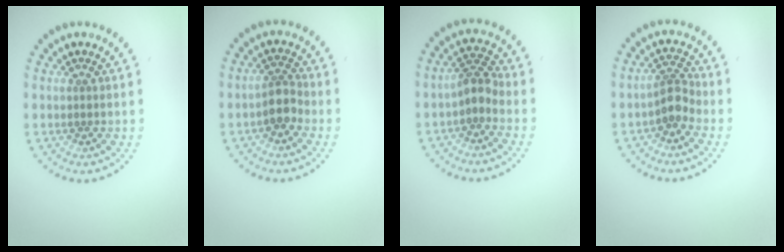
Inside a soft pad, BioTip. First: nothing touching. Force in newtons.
{"total": 2.3, "press": 2.0, "slide": 1.1}
{"total": 2.3, "press": 2.0, "slide": 1.1}
{"total": 2.5, "press": 1.9, "slide": 1.6}